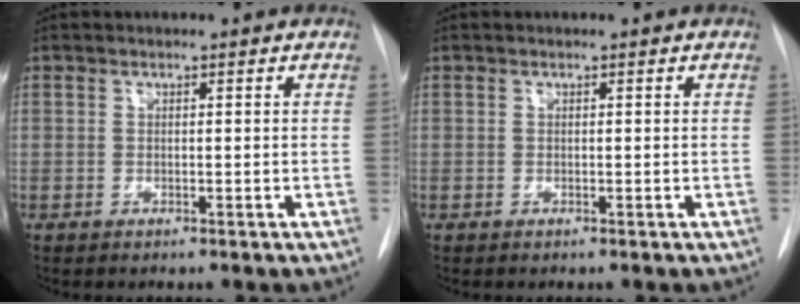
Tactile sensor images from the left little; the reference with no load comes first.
{"total": 0.0}